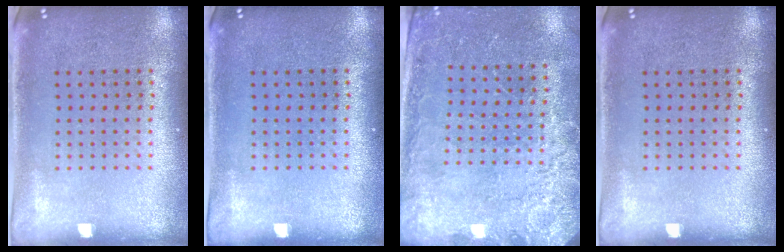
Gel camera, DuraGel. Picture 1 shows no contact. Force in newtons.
{"total": 0.0}
{"total": 2.4, "press": 2.4, "slide": 0.6}
{"total": 0.0}